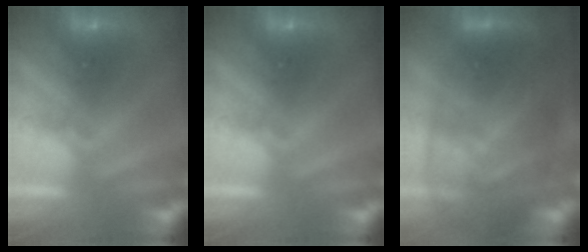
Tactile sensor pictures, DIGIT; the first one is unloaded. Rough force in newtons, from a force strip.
{"total": 0.0}
{"total": 10.8}